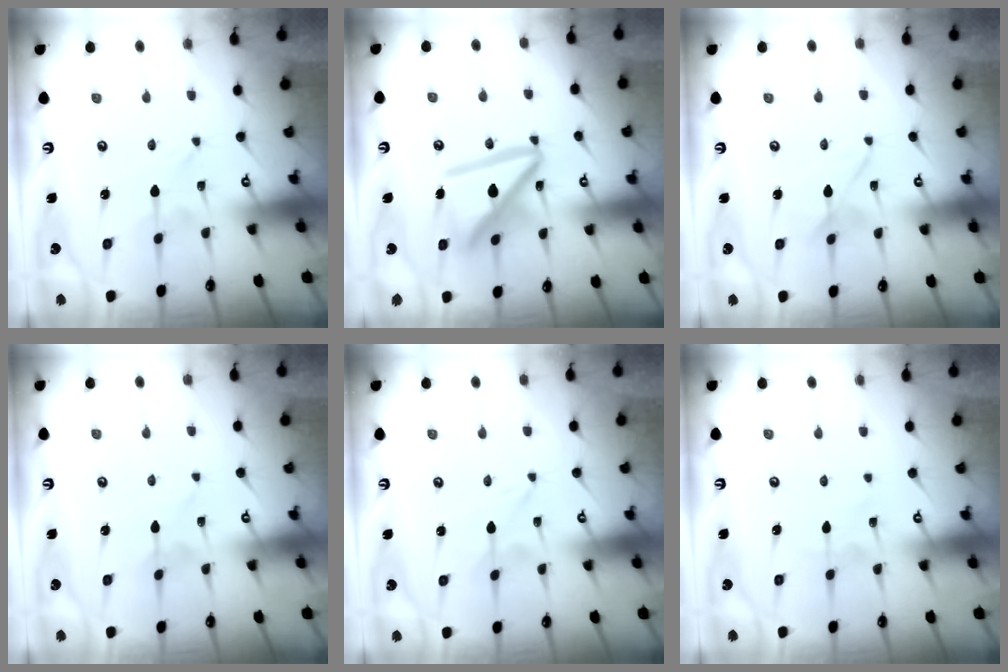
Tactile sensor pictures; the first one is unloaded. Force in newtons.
{"total": 15.1, "press": 15.0, "slide": 1.7}
{"total": 2.7, "press": 2.7, "slide": 0.4}
{"total": 1.9, "press": 1.9, "slide": 0.2}
{"total": 0.0}
{"total": 1.5, "press": 1.5, "slide": 0.1}